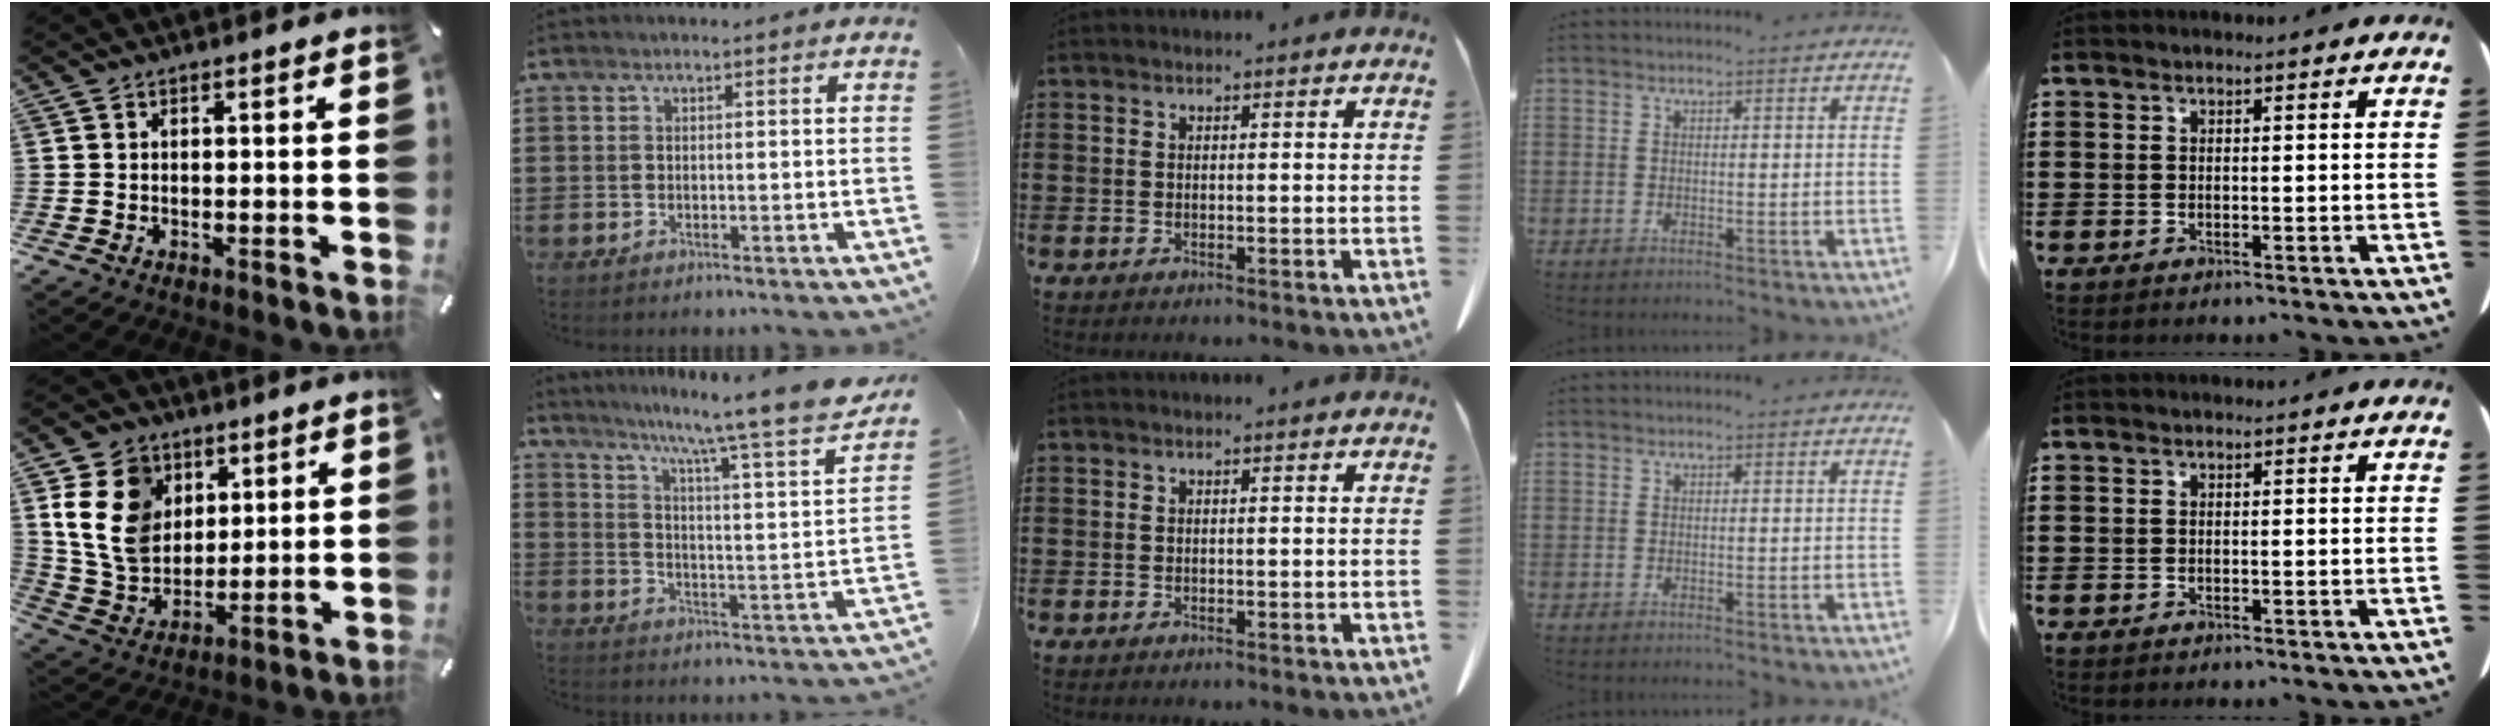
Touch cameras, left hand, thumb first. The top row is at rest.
{"thumb": {"total": 14.7, "force": [4.9, 11.9, 7.0], "torque": [-0.156, -0.010, 0.096]}, "index": {"total": 9.5, "force": [8.0, -1.0, 4.9], "torque": [-0.101, -0.076, 0.120]}}